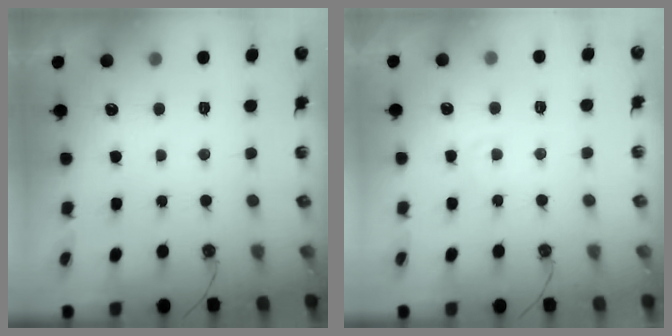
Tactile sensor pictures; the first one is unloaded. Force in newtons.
{"total": 2.9, "press": 2.9, "slide": 0.4}